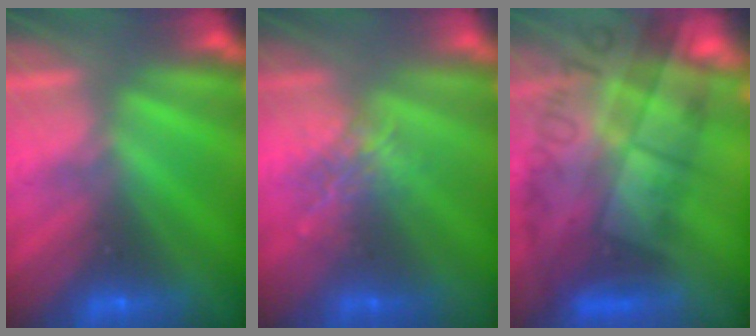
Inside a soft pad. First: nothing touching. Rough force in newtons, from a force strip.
{"total": 2.0}
{"total": 11.5}